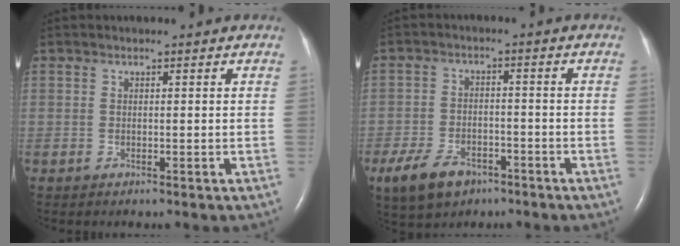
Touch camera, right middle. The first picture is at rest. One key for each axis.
{"total": 8.0, "fx": -5.0, "fy": 4.6, "fz": 4.2, "tx": -0.088, "ty": -0.005, "tz": -0.082}